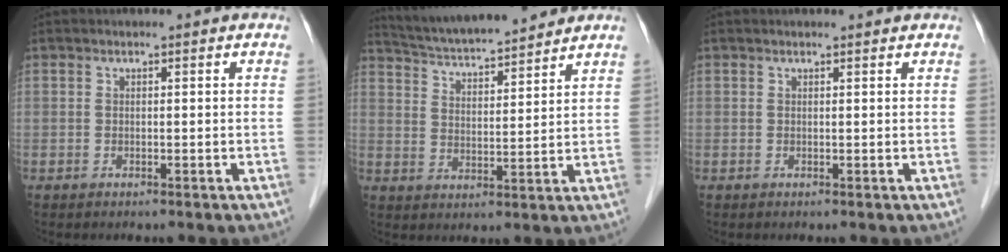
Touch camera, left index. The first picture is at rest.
{"total": 13.2, "force": [12.3, 0.7, 4.8], "torque": [-0.088, 0.014, 0.198]}
{"total": 1.3, "force": [1.3, 0.1, 0.2], "torque": [-0.009, 0.006, 0.015]}